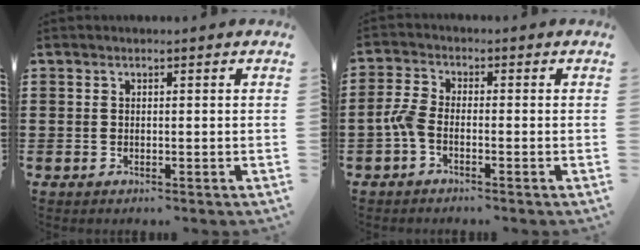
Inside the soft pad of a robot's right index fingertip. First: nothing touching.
{"total": 3.3, "force": [-1.5, 1.4, 2.5], "torque": [-0.076, -0.004, -0.037]}